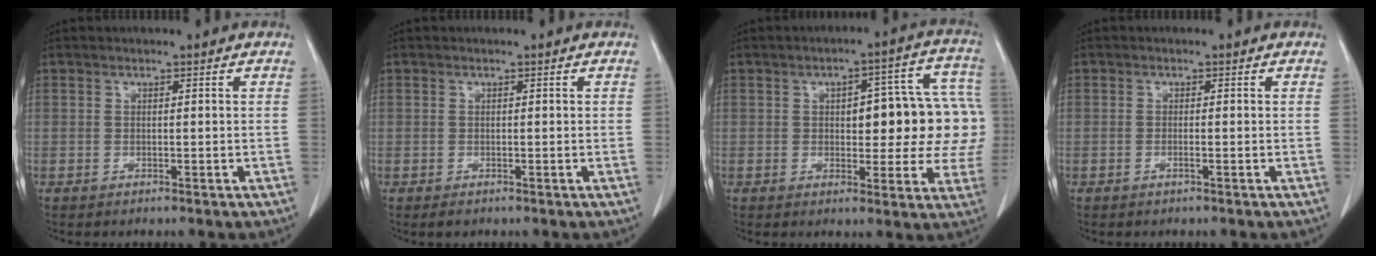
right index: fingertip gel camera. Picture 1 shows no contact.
{"total": 0.9, "force": [-0.4, 0.6, 0.4], "torque": [-0.004, 0.001, -0.004]}
{"total": 14.4, "force": [0.7, 5.7, 13.2], "torque": [-0.151, 0.042, 0.013]}
{"total": 0.7, "force": [-0.2, -0.1, 0.6], "torque": [-0.011, 0.002, -0.002]}